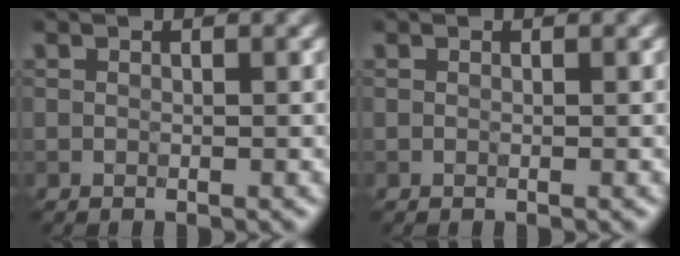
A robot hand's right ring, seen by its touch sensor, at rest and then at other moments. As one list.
[{"total": 0.0}]